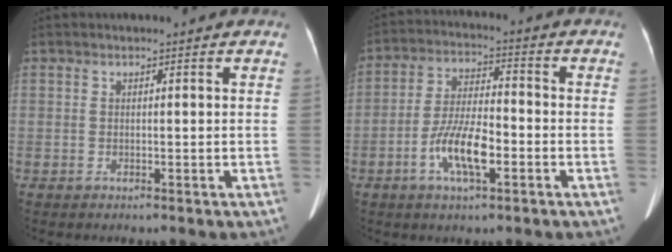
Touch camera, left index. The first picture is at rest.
{"total": 8.8, "force": [-3.6, 2.4, 7.7], "torque": [-0.153, -0.004, -0.067]}